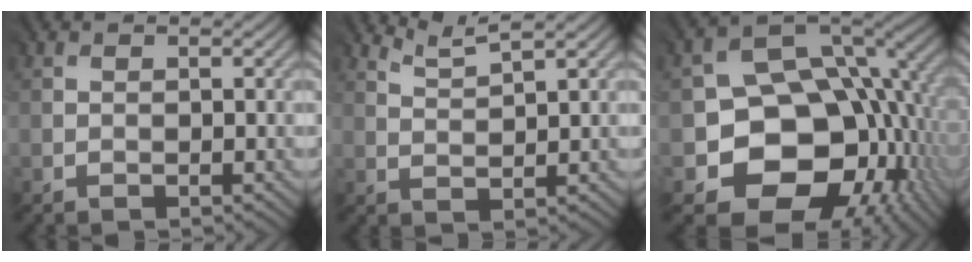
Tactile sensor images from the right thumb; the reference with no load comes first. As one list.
[{"total": 2.6, "force": [2.5, -0.4, 0.6], "torque": [-0.014, 0.003, 0.059]}, {"total": 14.3, "force": [-3.2, 11.1, 8.5], "torque": [-0.123, -0.031, -0.052]}]